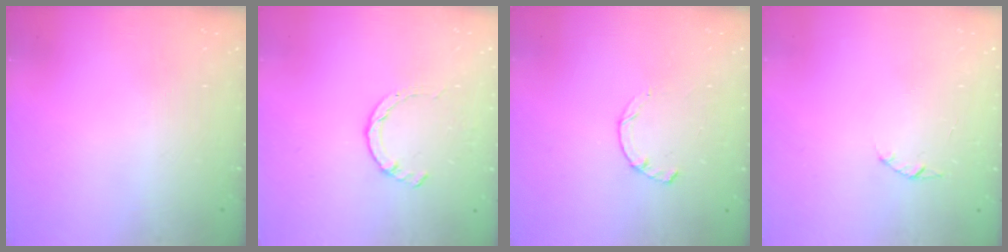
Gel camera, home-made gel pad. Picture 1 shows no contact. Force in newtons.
{"total": 1.4, "press": 1.4, "slide": 0.3}
{"total": 1.9, "press": 1.9, "slide": 0.3}
{"total": 1.4, "press": 1.4, "slide": 0.3}